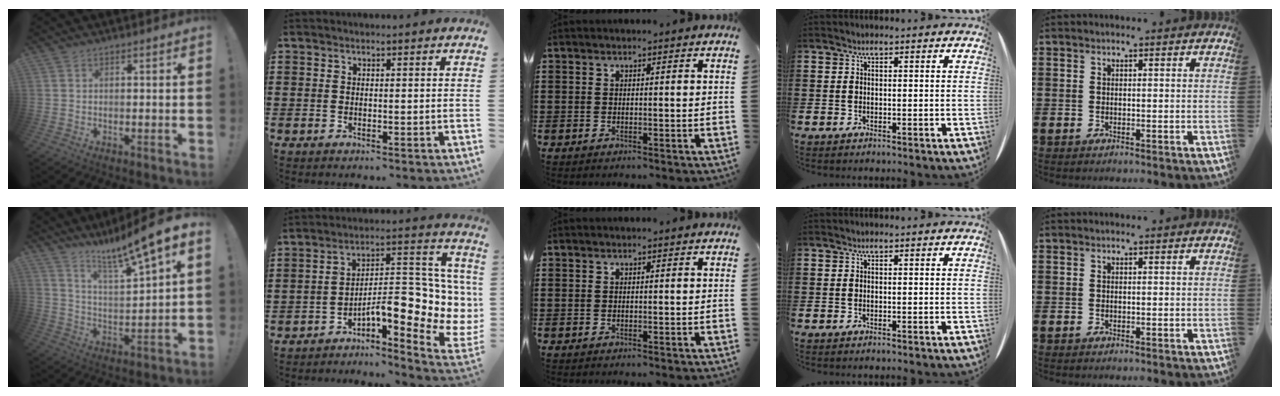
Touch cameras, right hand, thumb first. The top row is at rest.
{"thumb": {"total": 11.5, "force": [9.2, 0.1, 6.9], "torque": [-0.130, -0.073, 0.146]}, "index": {"total": 10.3, "force": [-2.9, 3.8, 9.1], "torque": [-0.128, -0.034, -0.062]}}